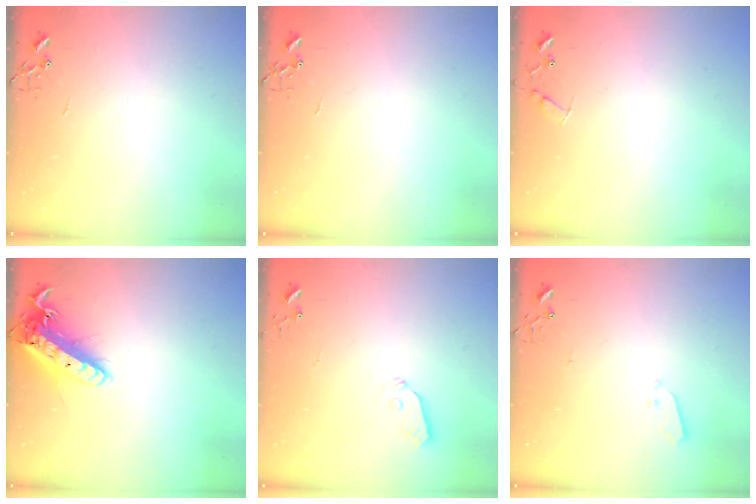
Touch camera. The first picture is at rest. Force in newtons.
{"total": 0.0}
{"total": 8.1, "press": 8.1, "slide": 0.5}
{"total": 18.2, "press": 18.0, "slide": 3.0}
{"total": 5.3, "press": 5.2, "slide": 0.3}
{"total": 3.0, "press": 2.9, "slide": 0.3}